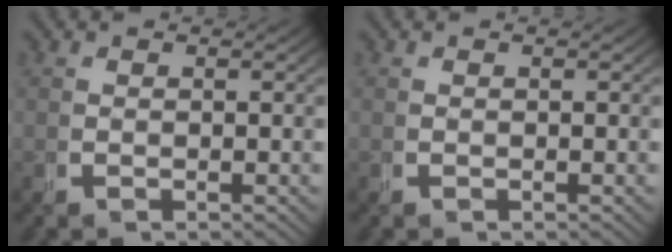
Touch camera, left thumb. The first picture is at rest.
{"total": 0.0}